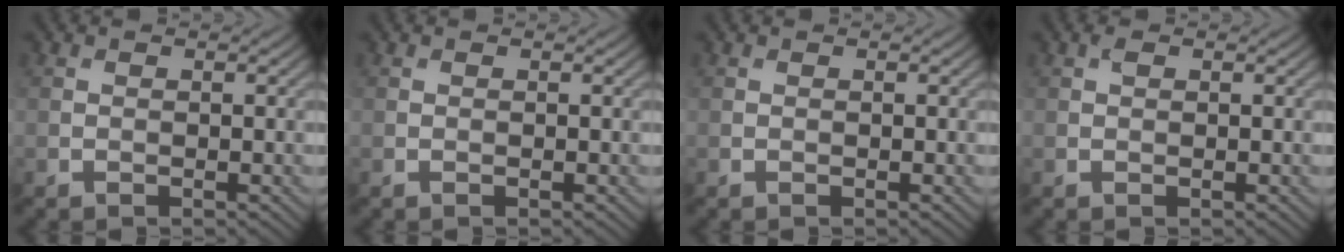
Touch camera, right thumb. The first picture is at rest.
{"total": 0.0}
{"total": 0.0}
{"total": 0.6, "force": [0.3, 0.4, 0.4], "torque": [-0.009, 0.001, 0.005]}